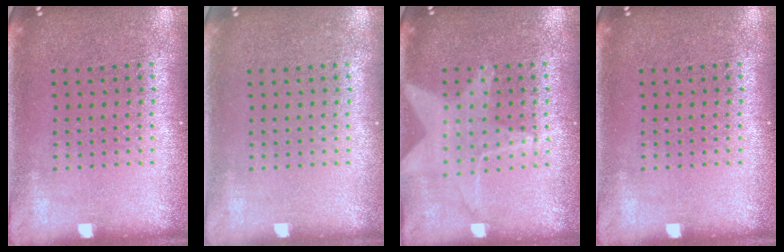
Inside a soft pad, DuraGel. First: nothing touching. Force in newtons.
{"total": 0.0}
{"total": 1.0, "press": 1.0, "slide": 0.1}
{"total": 0.0}